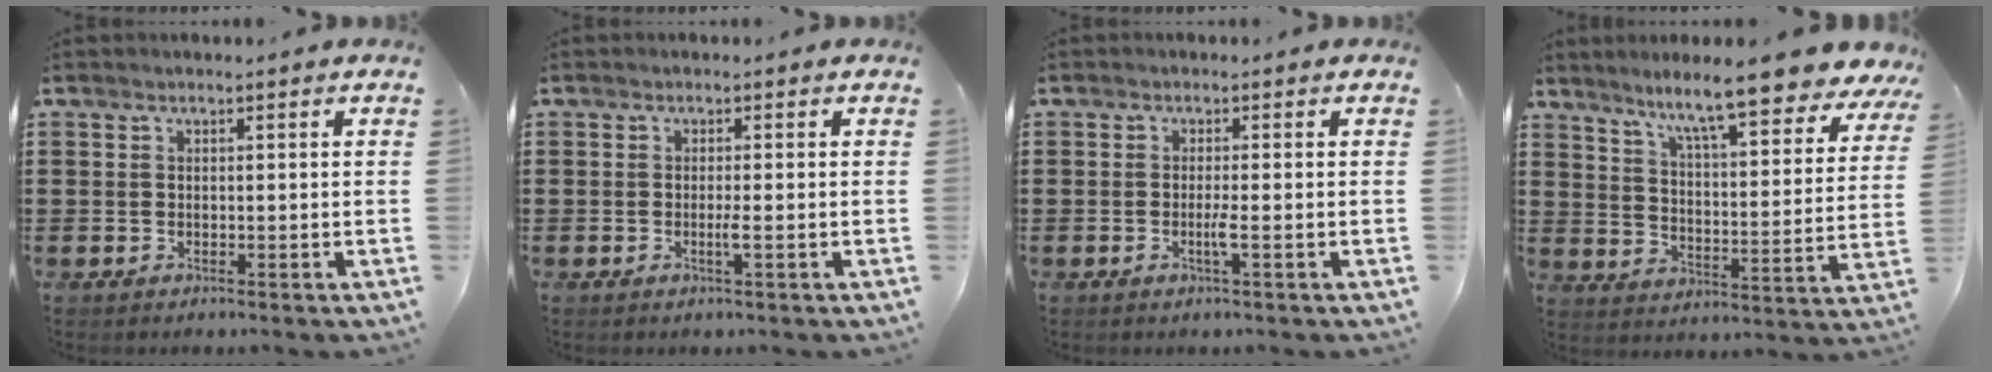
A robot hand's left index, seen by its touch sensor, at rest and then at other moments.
{"total": 1.6, "force": [-0.3, -0.2, 1.6], "torque": [-0.028, -0.004, -0.007]}
{"total": 2.0, "force": [-0.6, -0.3, 1.9], "torque": [-0.033, -0.005, -0.012]}
{"total": 10.3, "force": [8.9, -0.2, 5.3], "torque": [-0.119, -0.059, 0.143]}